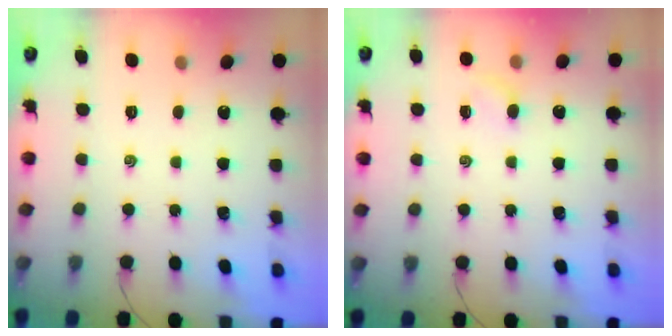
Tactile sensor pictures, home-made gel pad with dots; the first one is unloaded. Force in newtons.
{"total": 2.4, "press": 2.3, "slide": 0.8}